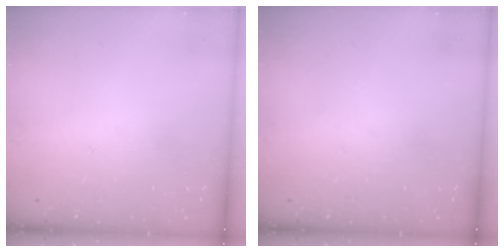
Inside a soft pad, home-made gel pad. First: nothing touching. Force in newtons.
{"total": 0.0}